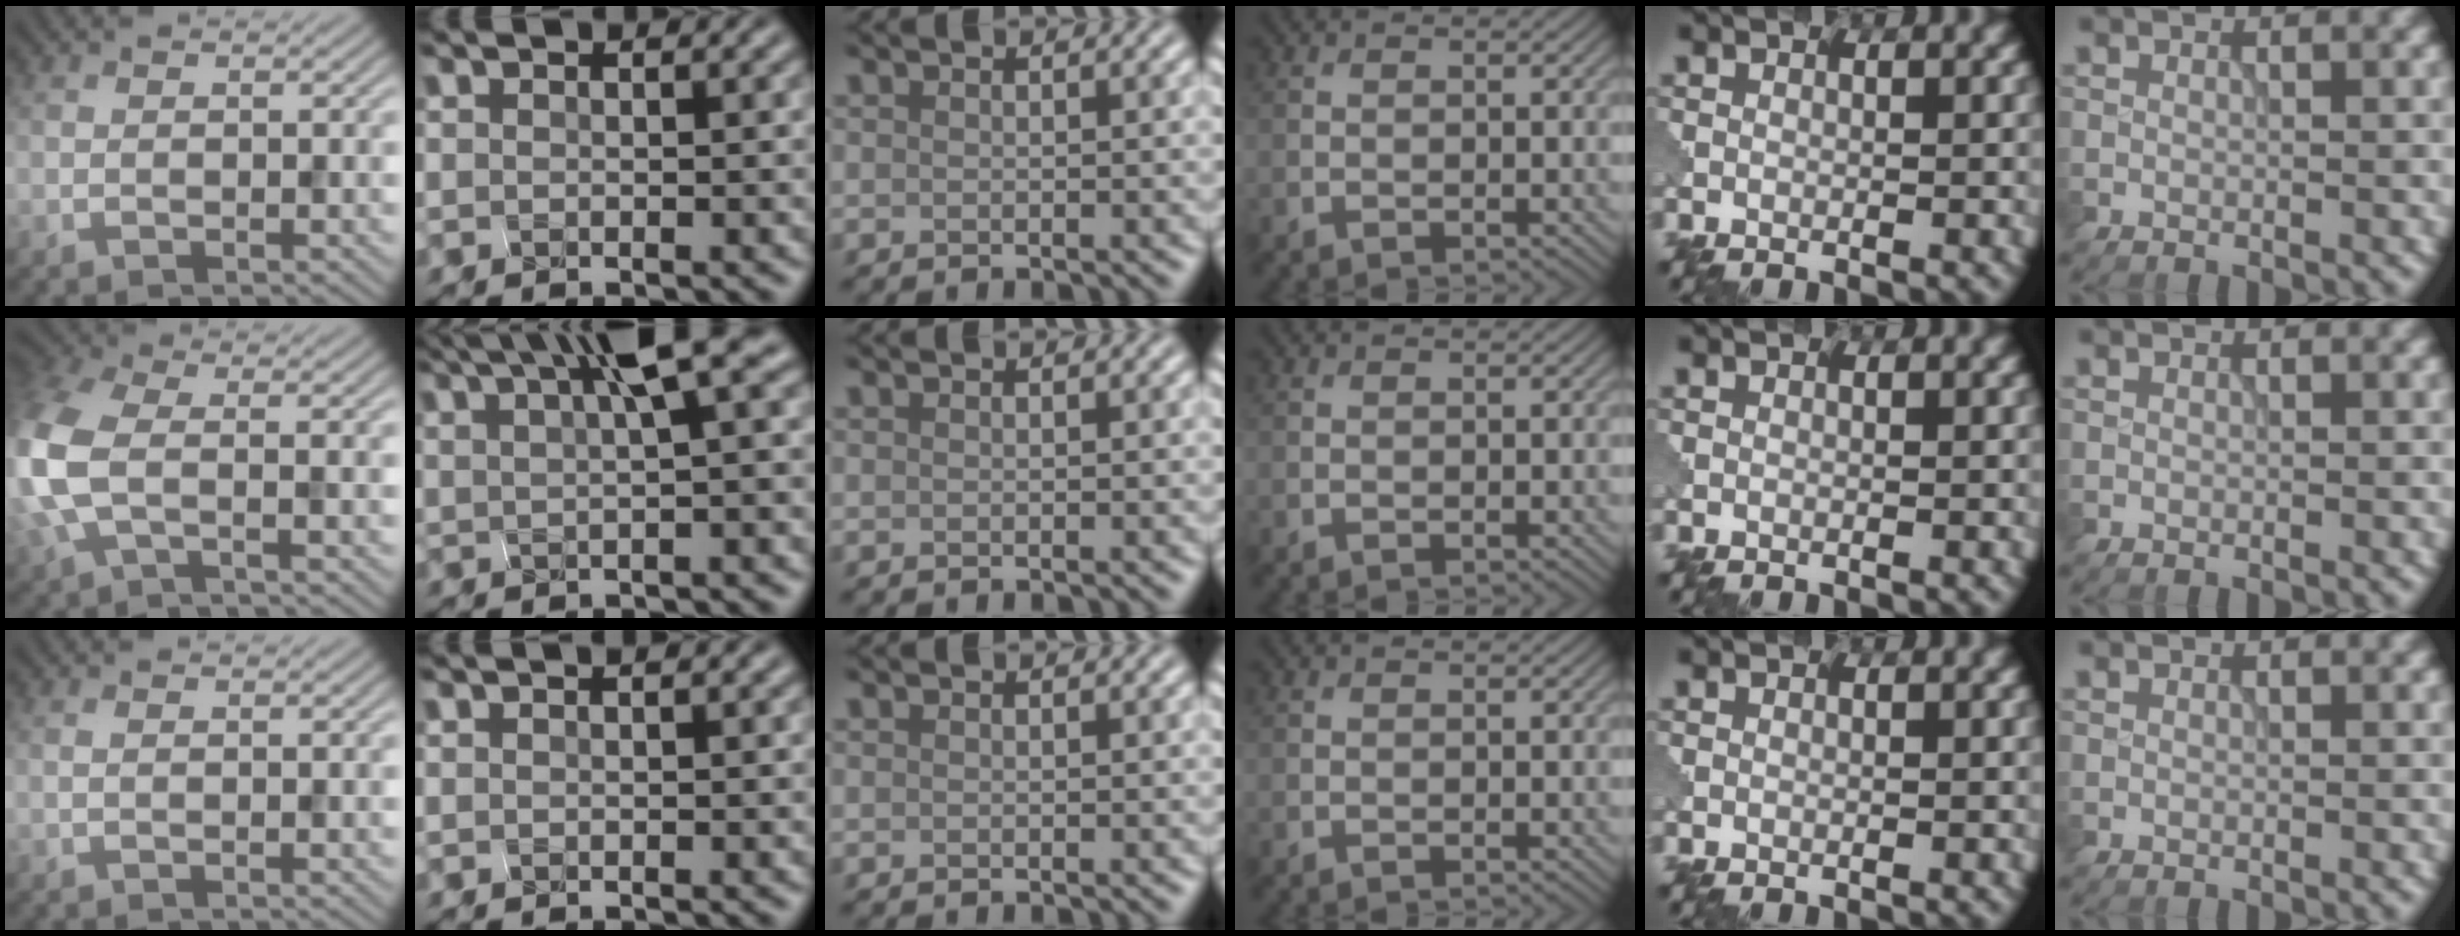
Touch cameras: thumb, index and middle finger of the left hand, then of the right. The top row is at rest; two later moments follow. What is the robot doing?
{"motion": "squeeze", "object": "clothespin"}